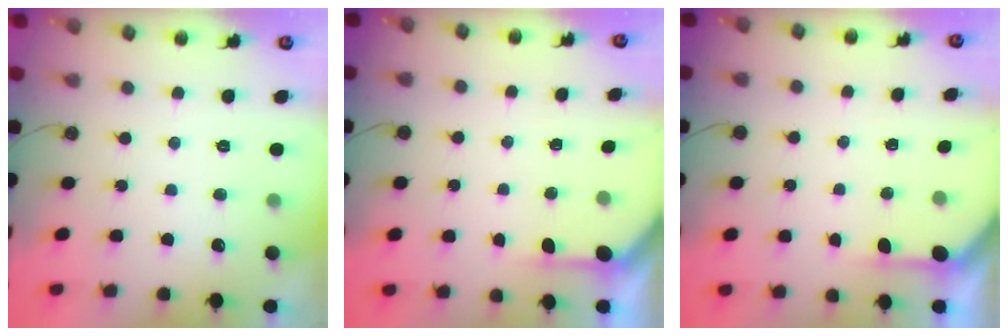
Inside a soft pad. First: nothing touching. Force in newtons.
{"total": 2.1, "press": 2.1, "slide": 0.3}
{"total": 2.1, "press": 2.1, "slide": 0.3}